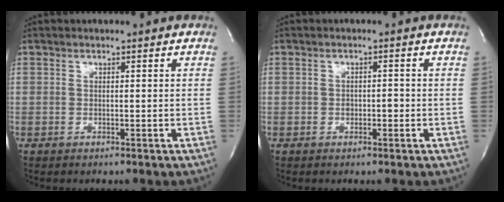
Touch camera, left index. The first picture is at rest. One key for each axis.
{"total": 1.5, "fx": -0.7, "fy": 0.9, "fz": 1.0, "tx": -0.013, "ty": 0.000, "tz": -0.010}